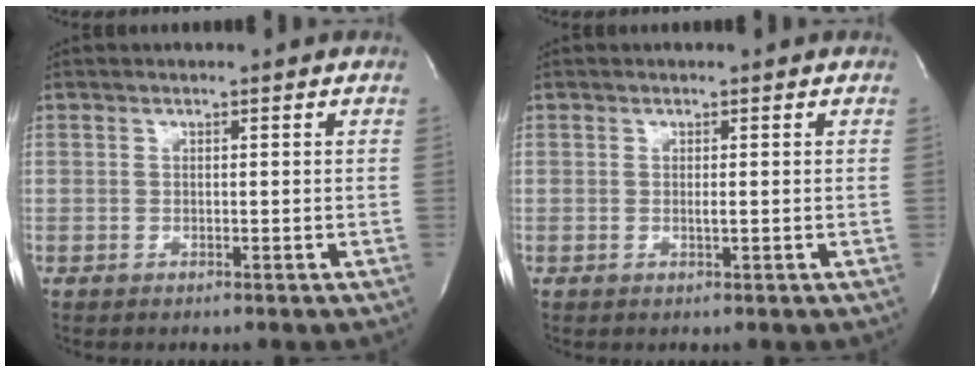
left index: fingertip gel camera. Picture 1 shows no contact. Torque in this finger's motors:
{"motor_torque": [0.05, 0.00, -0.01, 0.01]}